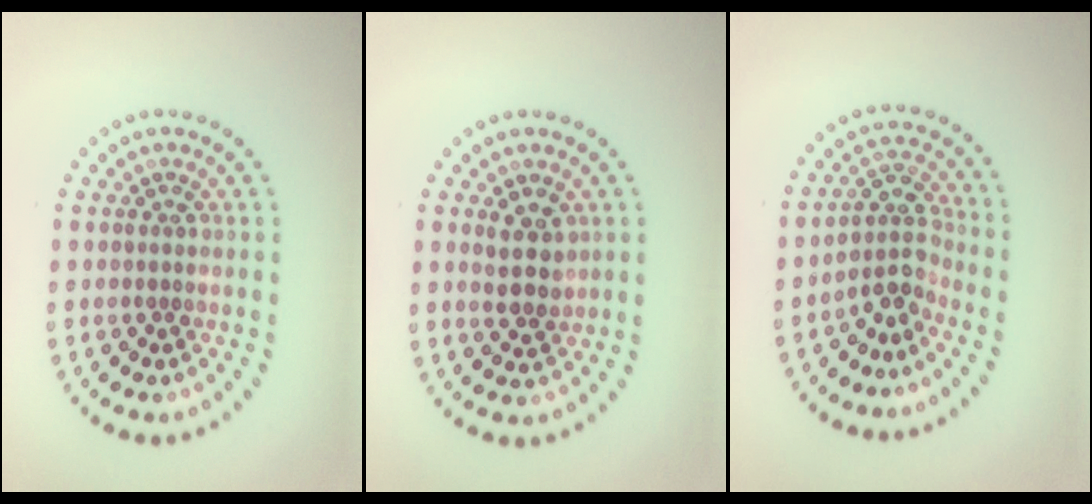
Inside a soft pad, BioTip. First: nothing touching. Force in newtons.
{"total": 2.8, "press": 2.7, "slide": 0.8}
{"total": 3.0, "press": 2.3, "slide": 1.9}